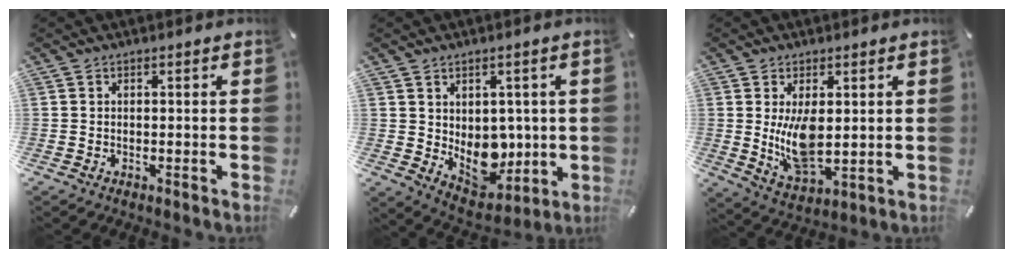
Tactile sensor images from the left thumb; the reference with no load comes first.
{"total": 9.6, "force": [1.0, 8.2, 4.9], "torque": [-0.050, -0.024, 0.030]}
{"total": 10.0, "force": [1.5, 5.2, 8.5], "torque": [-0.169, -0.023, 0.022]}